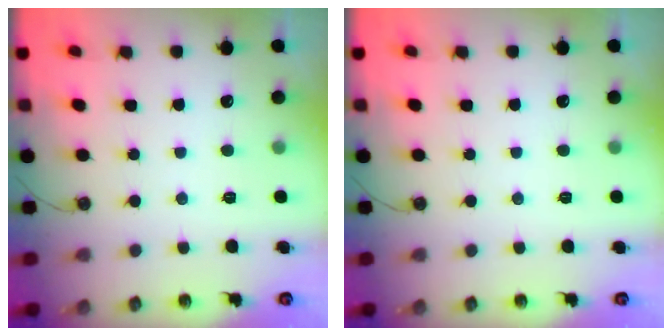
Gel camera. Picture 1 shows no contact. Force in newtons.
{"total": 0.0}